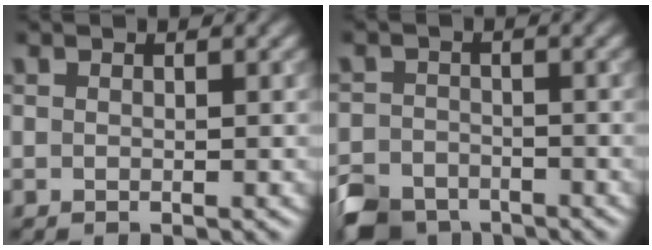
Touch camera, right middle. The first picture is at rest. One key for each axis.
{"total": 4.3, "fx": -3.5, "fy": 2.2, "fz": 1.1, "tx": -0.014, "ty": -0.008, "tz": -0.070}